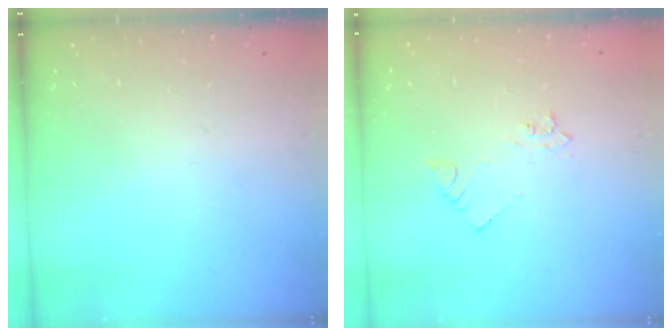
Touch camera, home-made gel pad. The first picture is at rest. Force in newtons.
{"total": 3.3, "press": 3.2, "slide": 0.5}